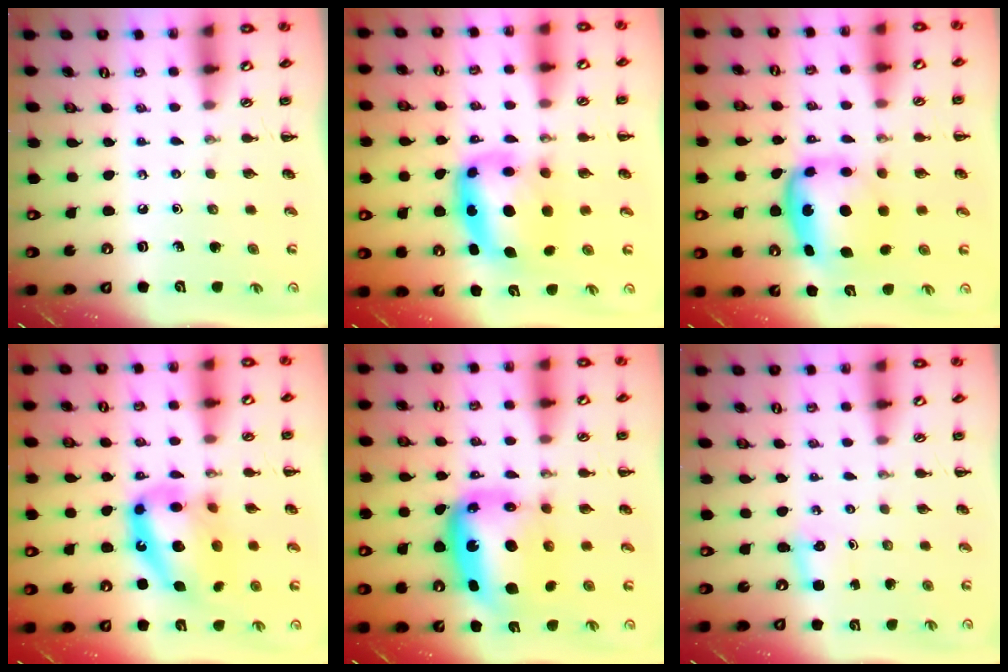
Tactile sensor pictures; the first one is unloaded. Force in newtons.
{"total": 8.9, "press": 8.6, "slide": 2.5}
{"total": 7.4, "press": 7.2, "slide": 1.6}
{"total": 17.0, "press": 16.5, "slide": 4.3}
{"total": 14.2, "press": 13.6, "slide": 4.0}
{"total": 2.6, "press": 2.5, "slide": 0.7}